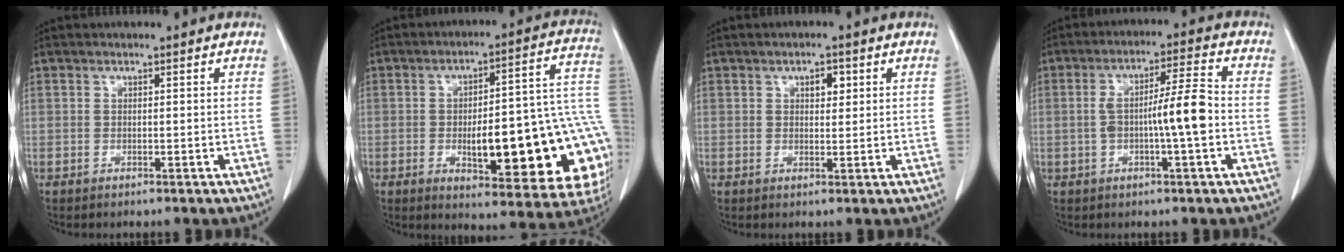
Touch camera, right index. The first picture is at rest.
{"total": 24.4, "force": [-5.4, 6.7, 22.8], "torque": [-0.207, 0.032, -0.051]}
{"total": 2.5, "force": [1.0, 1.2, 1.9], "torque": [-0.027, 0.001, 0.016]}
{"total": 7.8, "force": [-1.2, 0.3, 7.7], "torque": [-0.138, 0.015, -0.021]}